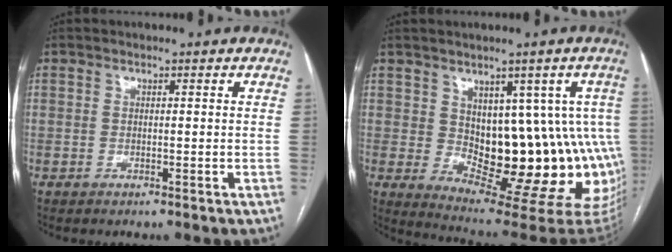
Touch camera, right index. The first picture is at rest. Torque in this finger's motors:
{"motor_torque": [2.14, 0.00, 0.82, 0.09]}